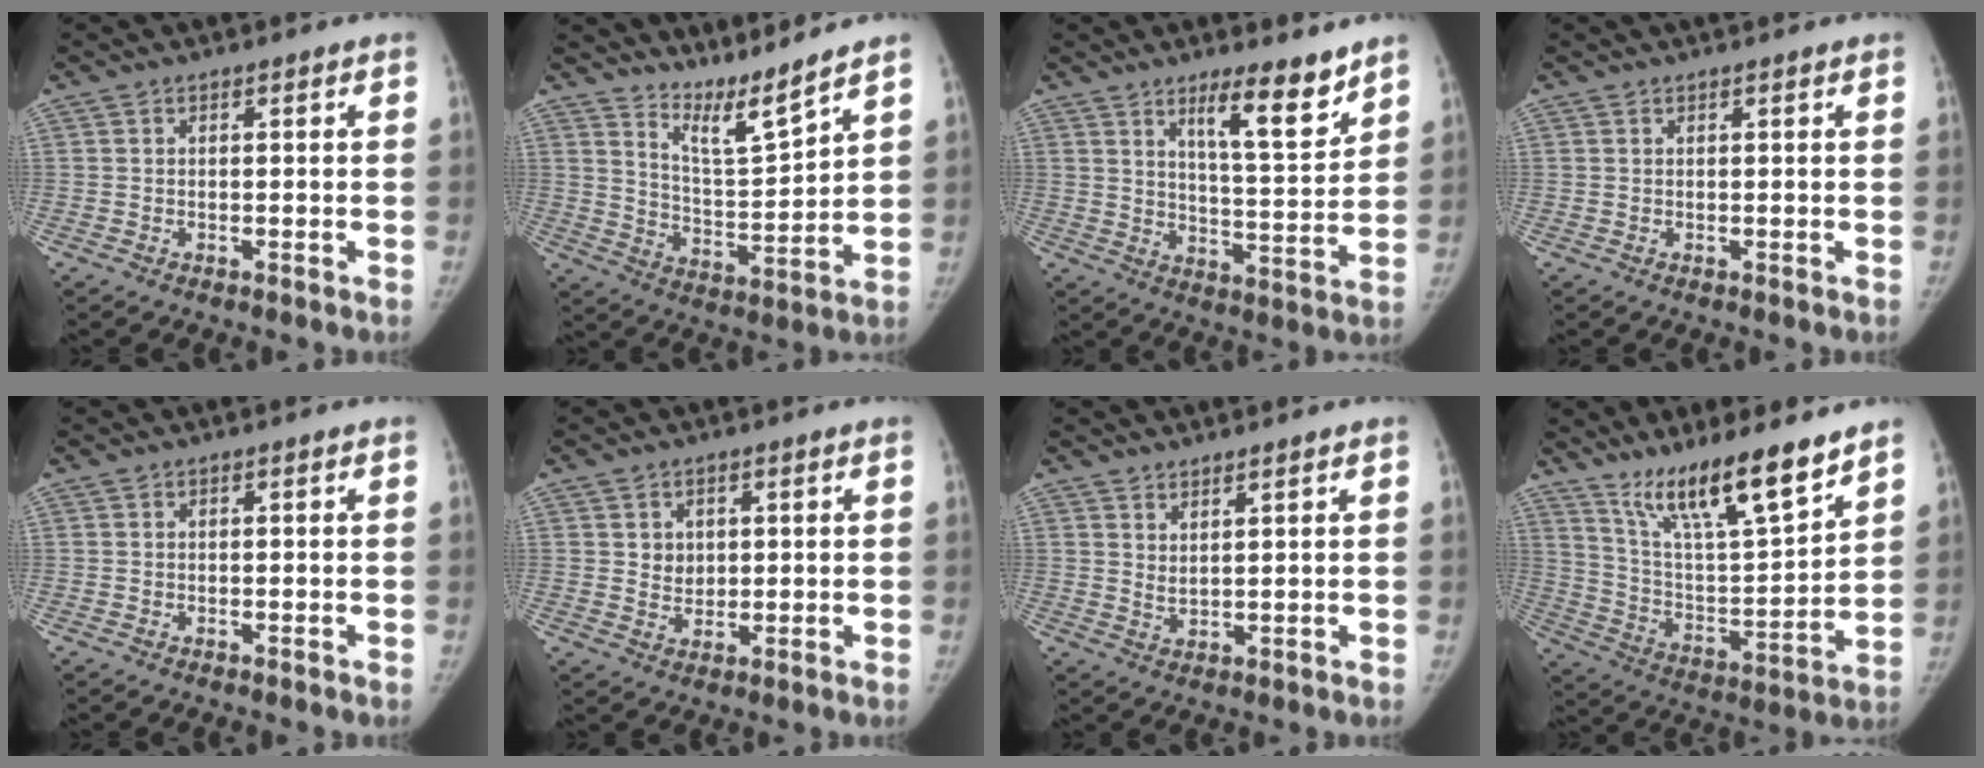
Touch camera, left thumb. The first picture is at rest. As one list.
[{"total": 8.4, "force": [7.8, -0.5, 3.2], "torque": [-0.055, -0.076, 0.153]}, {"total": 10.8, "force": [7.4, 2.2, 7.5], "torque": [-0.098, -0.064, 0.122]}, {"total": 1.4, "force": [1.2, 0.2, 0.7], "torque": [0.000, 0.011, 0.019]}, {"total": 0.0}, {"total": 3.4, "force": [1.1, 3.0, 1.3], "torque": [0.001, -0.007, 0.026]}, {"total": 2.7, "force": [2.0, 0.5, 1.7], "torque": [-0.030, -0.024, 0.042]}, {"total": 17.5, "force": [13.2, 3.0, 11.0], "torque": [-0.161, -0.080, 0.242]}]